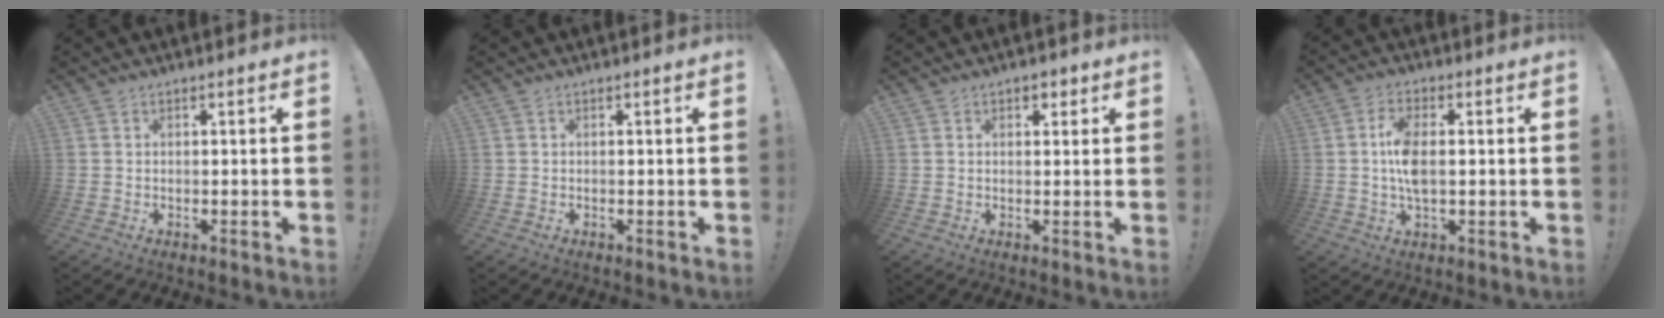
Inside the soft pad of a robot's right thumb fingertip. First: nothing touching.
{"total": 0.0}
{"total": 2.1, "force": [1.0, 1.4, 1.0], "torque": [-0.004, -0.003, 0.014]}
{"total": 8.2, "force": [0.3, 3.7, 7.3], "torque": [-0.140, -0.003, 0.003]}